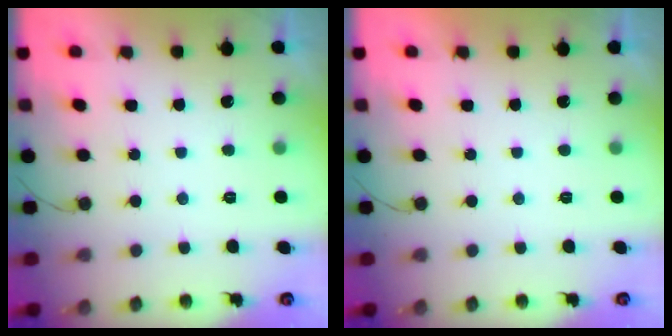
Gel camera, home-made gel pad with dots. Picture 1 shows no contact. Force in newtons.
{"total": 1.8, "press": 1.8, "slide": 0.0}